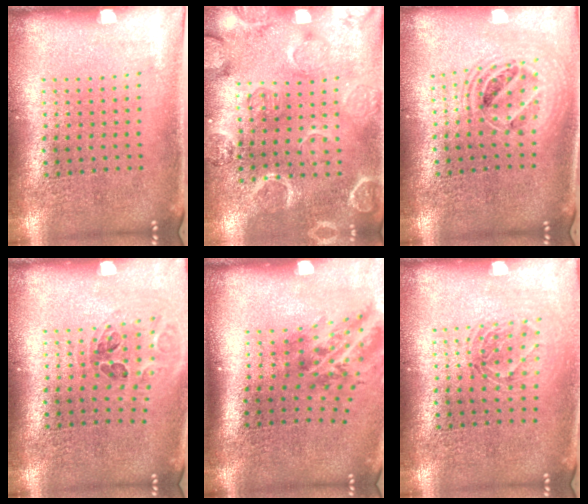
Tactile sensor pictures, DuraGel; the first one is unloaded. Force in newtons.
{"total": 2.3, "press": 2.3, "slide": 0.4}
{"total": 1.8, "press": 1.5, "slide": 1.1}
{"total": 0.9, "press": 0.9, "slide": 0.2}
{"total": 1.9, "press": 1.1, "slide": 1.5}
{"total": 1.3, "press": 1.1, "slide": 0.6}